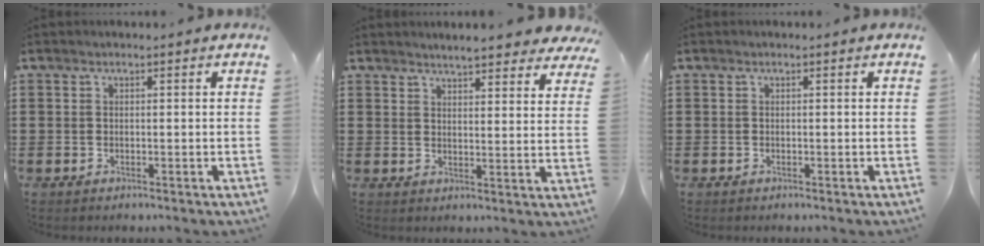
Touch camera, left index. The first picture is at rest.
{"total": 4.8, "force": [4.6, -0.1, 1.3], "torque": [-0.033, -0.019, 0.082]}
{"total": 0.0}